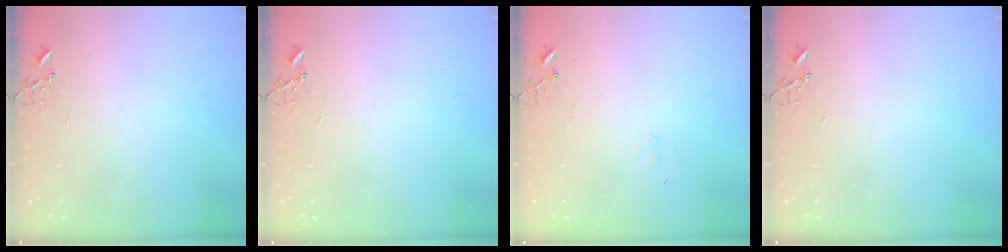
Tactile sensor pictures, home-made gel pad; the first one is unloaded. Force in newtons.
{"total": 0.0}
{"total": 6.8, "press": 6.8, "slide": 0.5}
{"total": 0.0}